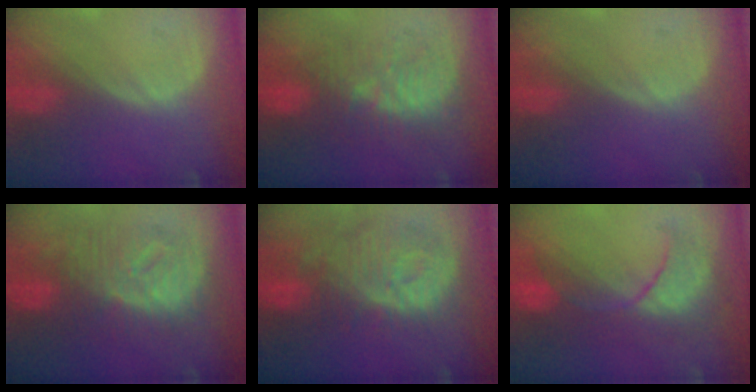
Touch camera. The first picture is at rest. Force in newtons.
{"total": 9.3, "press": 9.1, "slide": 1.6}
{"total": 0.0}
{"total": 10.8, "press": 10.8, "slide": 0.8}
{"total": 12.2, "press": 10.9, "slide": 5.4}
{"total": 8.7, "press": 8.4, "slide": 2.1}